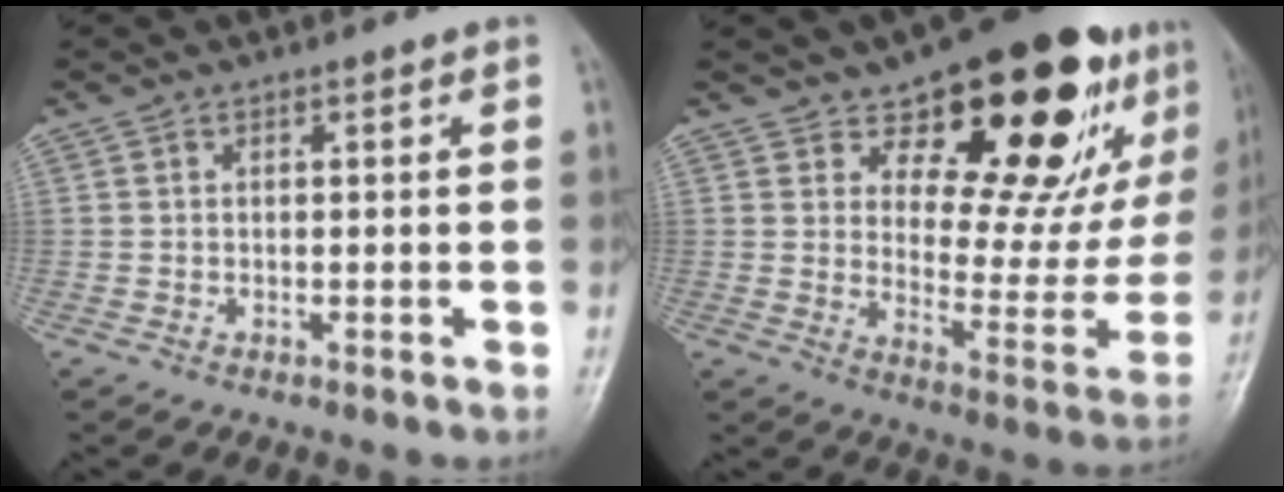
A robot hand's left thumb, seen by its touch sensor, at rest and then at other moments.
{"total": 24.1, "force": [14.0, 10.8, 16.3], "torque": [-0.164, -0.076, 0.207]}